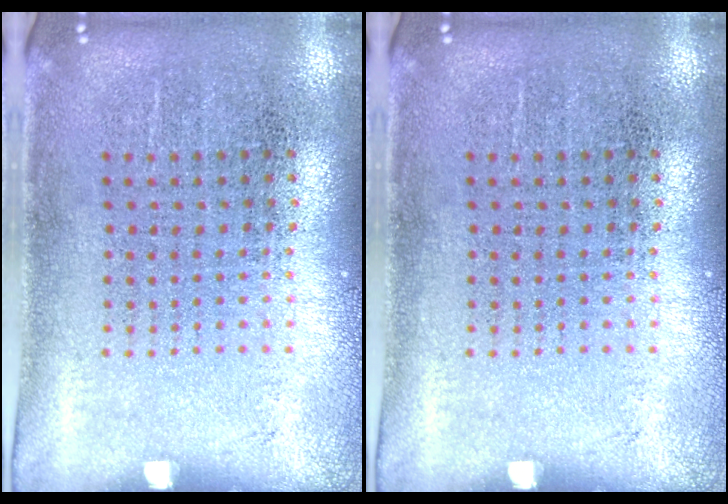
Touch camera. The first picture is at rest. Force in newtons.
{"total": 0.0}